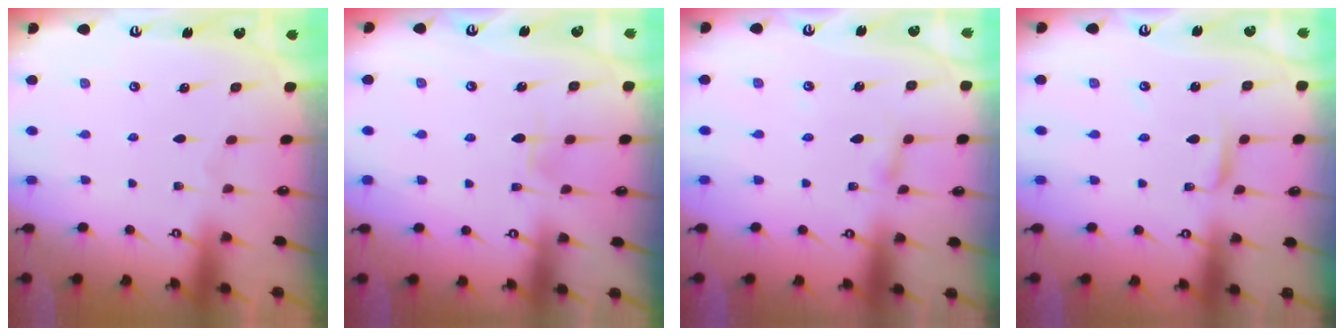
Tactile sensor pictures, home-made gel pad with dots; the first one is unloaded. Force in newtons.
{"total": 5.7, "press": 5.7, "slide": 0.7}
{"total": 1.8, "press": 1.7, "slide": 0.2}
{"total": 2.9, "press": 2.8, "slide": 0.3}